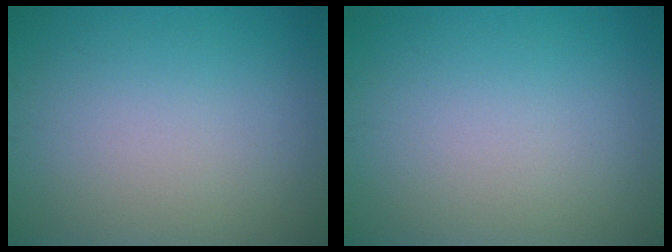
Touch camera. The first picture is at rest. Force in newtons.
{"total": 0.0}